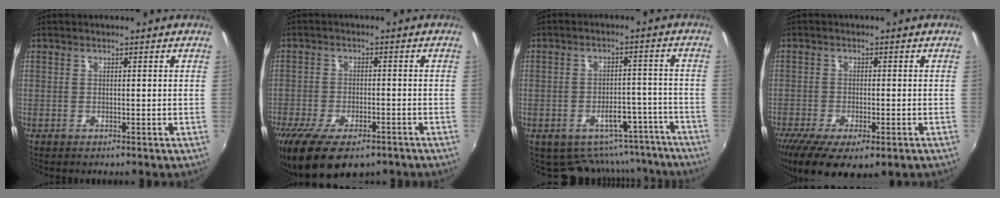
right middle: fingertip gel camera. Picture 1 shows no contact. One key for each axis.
{"total": 12.3, "fx": -8.4, "fy": 4.8, "fz": 7.5, "tx": -0.162, "ty": -0.040, "tz": -0.136}
{"total": 14.0, "fx": -11.6, "fy": 6.8, "fz": 3.7, "tx": -0.057, "ty": 0.035, "tz": -0.127}
{"total": 12.2, "fx": -7.4, "fy": 4.4, "fz": 8.5, "tx": -0.182, "ty": -0.054, "tz": -0.116}